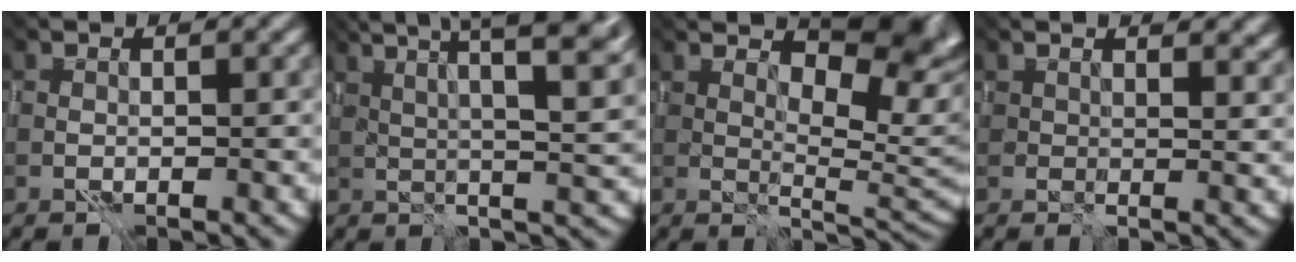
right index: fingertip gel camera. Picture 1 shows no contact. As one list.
[{"total": 10.1, "force": [5.2, 1.7, 8.5], "torque": [-0.085, 0.038, 0.065]}, {"total": 6.9, "force": [2.9, 2.6, 5.8], "torque": [-0.084, -0.011, 0.065]}, {"total": 2.8, "force": [2.1, 1.3, 1.3], "torque": [-0.017, -0.010, 0.029]}]